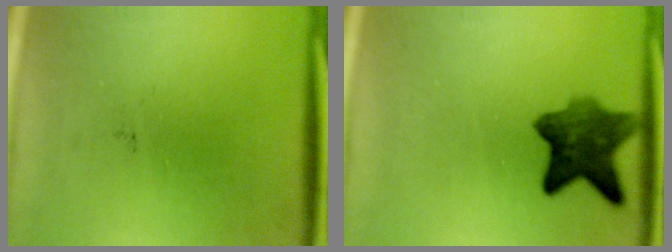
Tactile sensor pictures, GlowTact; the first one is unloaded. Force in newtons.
{"total": 7.4}